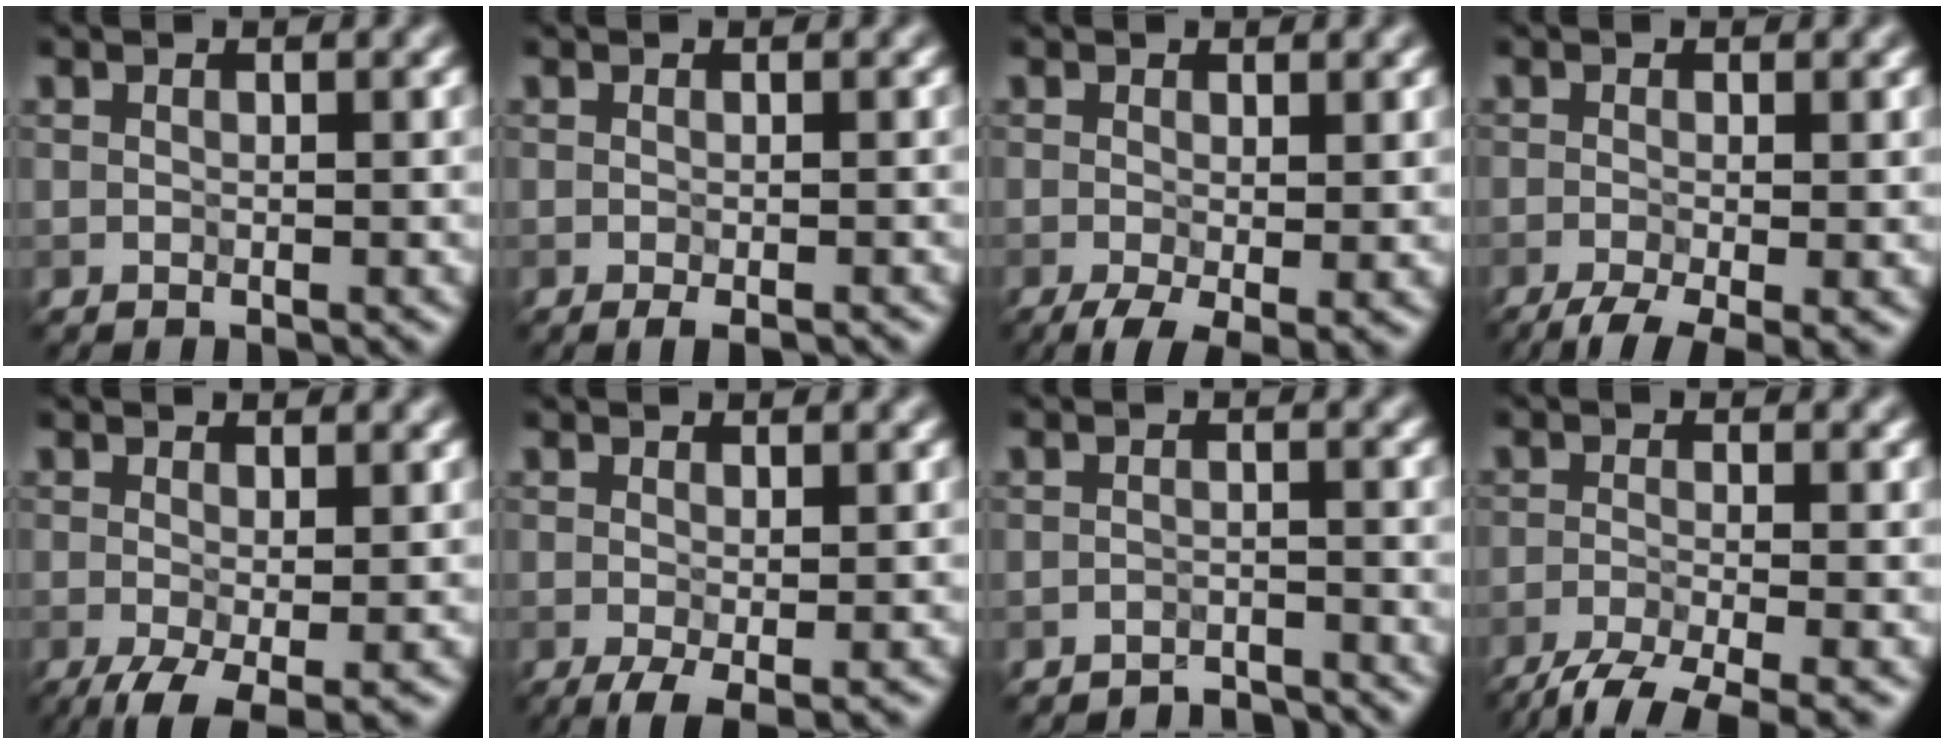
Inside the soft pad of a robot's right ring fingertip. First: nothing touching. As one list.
[{"total": 1.7, "force": [-1.0, 0.3, 1.3], "torque": [-0.014, 0.000, -0.014]}, {"total": 4.0, "force": [-1.3, 1.3, 3.6], "torque": [-0.065, -0.013, -0.023]}, {"total": 5.1, "force": [-2.7, 1.4, 4.1], "torque": [-0.066, -0.011, -0.047]}, {"total": 3.9, "force": [-1.5, 1.1, 3.4], "torque": [-0.069, -0.012, -0.028]}, {"total": 2.1, "force": [-0.7, 0.4, 1.9], "torque": [-0.039, -0.009, -0.013]}, {"total": 2.6, "force": [-2.6, 0.3, 0.3], "torque": [0.002, 0.003, -0.040]}, {"total": 6.1, "force": [-4.4, 1.2, 3.9], "torque": [-0.059, -0.012, -0.089]}]